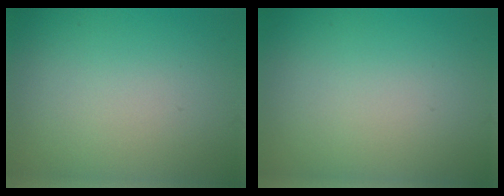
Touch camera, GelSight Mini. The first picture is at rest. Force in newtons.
{"total": 0.0}